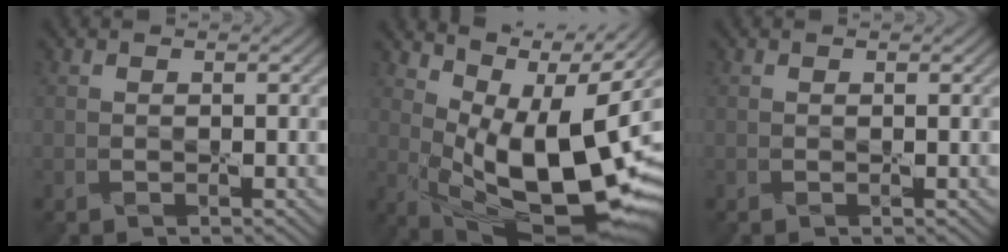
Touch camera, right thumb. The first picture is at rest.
{"total": 14.8, "force": [3.2, 6.1, 13.1], "torque": [-0.213, 0.000, 0.073]}
{"total": 0.0}